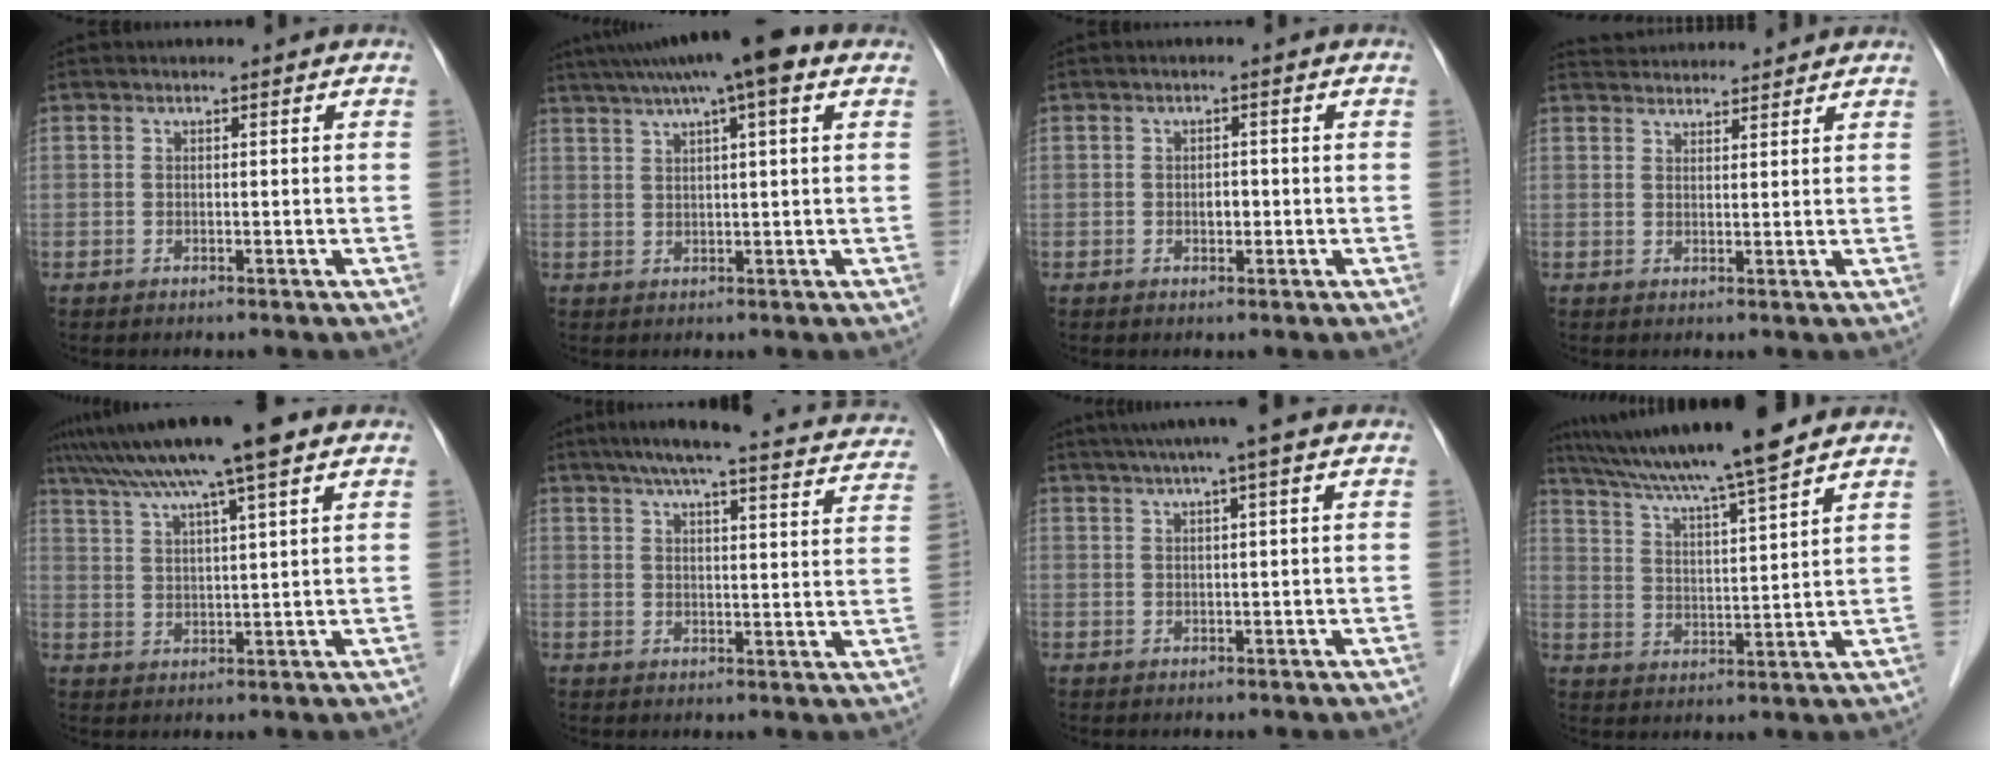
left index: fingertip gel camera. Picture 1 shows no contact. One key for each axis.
{"total": 12.0, "fx": 7.8, "fy": 1.0, "fz": 9.0, "tx": -0.153, "ty": 0.043, "tz": 0.114}
{"total": 1.4, "fx": -0.4, "fy": 0.8, "fz": 1.0, "tx": -0.019, "ty": 0.001, "tz": -0.005}
{"total": 7.9, "fx": 7.7, "fy": 1.0, "fz": 1.4, "tx": -0.024, "ty": 0.034, "tz": 0.111}
{"total": 12.2, "fx": 9.2, "fy": -0.6, "fz": 8.0, "tx": -0.141, "ty": 0.027, "tz": 0.140}
{"total": 25.4, "fx": 22.8, "fy": 2.8, "fz": 10.8, "tx": -0.154, "ty": -0.011, "tz": 0.271}
{"total": 6.0, "fx": 4.3, "fy": -1.1, "fz": 4.1, "tx": -0.065, "ty": 0.024, "tz": 0.066}
{"total": 15.1, "fx": 12.8, "fy": -0.8, "fz": 8.1, "tx": -0.144, "ty": 0.016, "tz": 0.204}